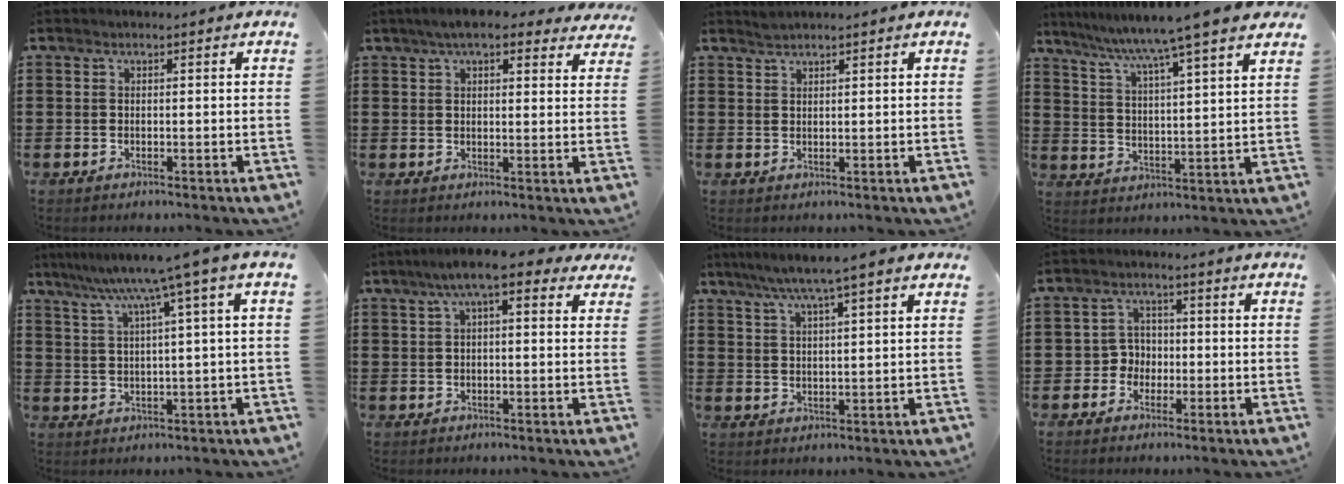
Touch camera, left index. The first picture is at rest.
{"total": 6.1, "force": [4.9, 1.4, 3.4], "torque": [-0.070, -0.003, 0.088]}
{"total": 1.2, "force": [1.2, 0.0, 0.1], "torque": [-0.005, 0.000, 0.022]}
{"total": 6.8, "force": [5.7, -1.5, 3.3], "torque": [-0.088, -0.041, 0.088]}
{"total": 7.1, "force": [3.9, -0.9, 5.9], "torque": [-0.128, -0.022, 0.059]}
{"total": 7.3, "force": [4.2, 1.6, 5.7], "torque": [-0.110, 0.004, 0.071]}
{"total": 5.1, "force": [4.0, -0.2, 3.3], "torque": [-0.075, -0.012, 0.067]}
{"total": 3.6, "force": [-1.2, 3.2, 1.1], "torque": [-0.033, 0.007, -0.027]}